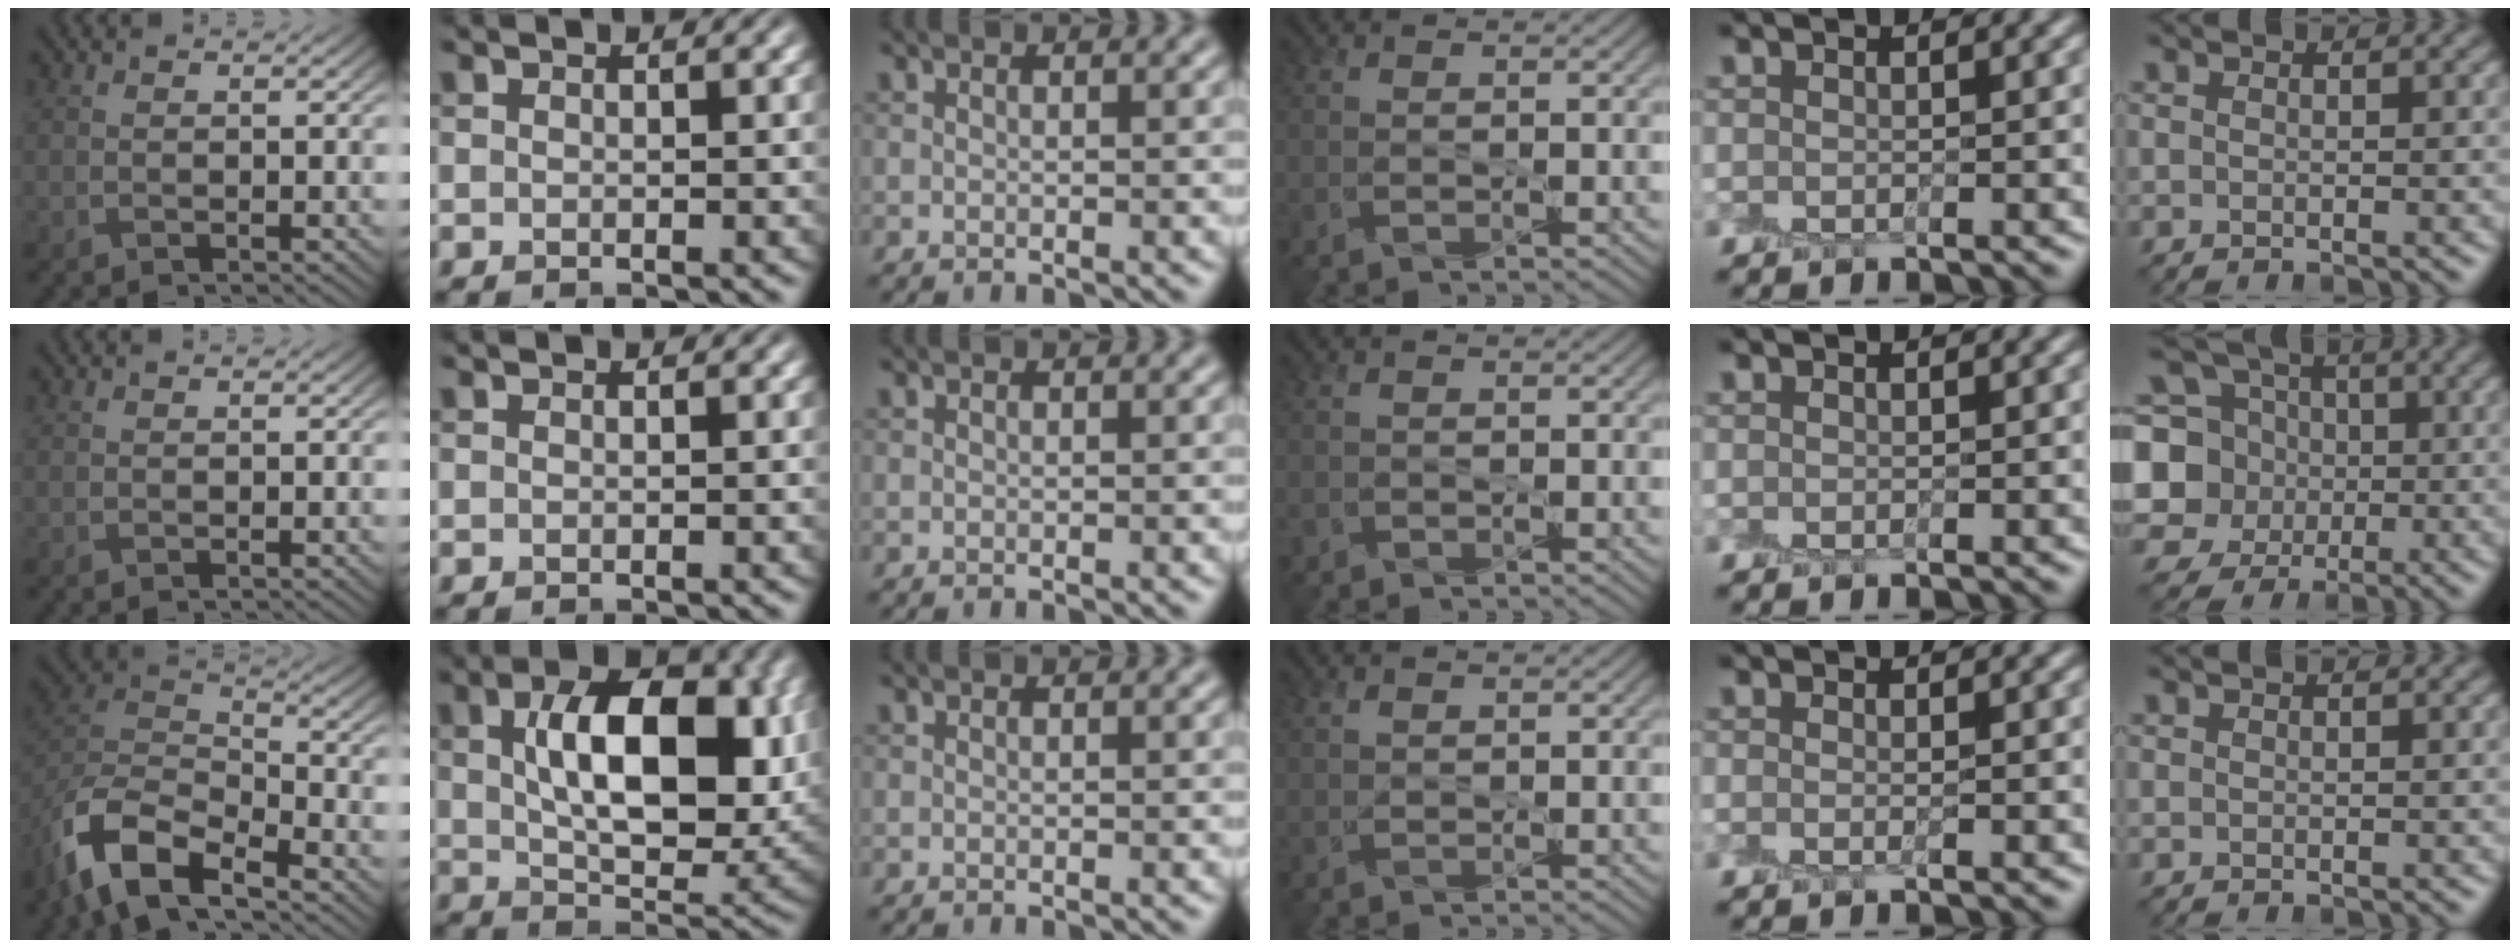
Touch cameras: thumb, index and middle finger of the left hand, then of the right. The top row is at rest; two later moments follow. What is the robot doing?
{"motion": "peel", "object": "shipping label"}